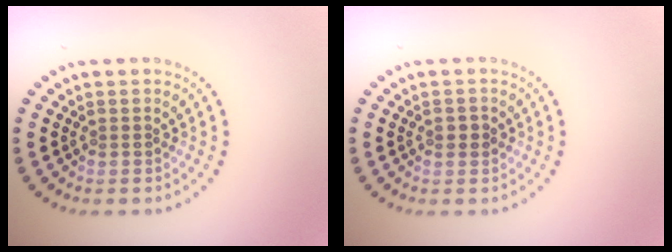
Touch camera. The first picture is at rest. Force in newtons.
{"total": 1.3, "press": 1.3, "slide": 0.1}